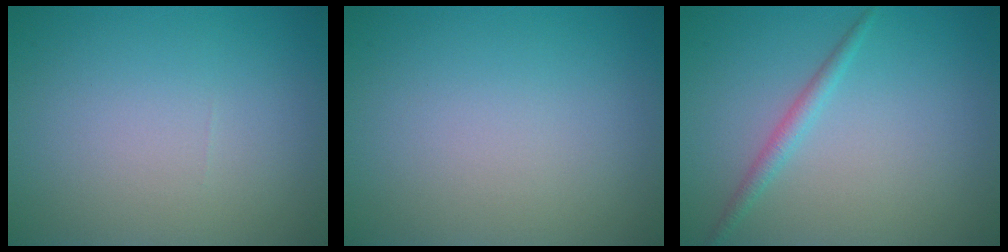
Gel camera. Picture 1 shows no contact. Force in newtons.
{"total": 0.0}
{"total": 1.5, "press": 1.5, "slide": 0.0}